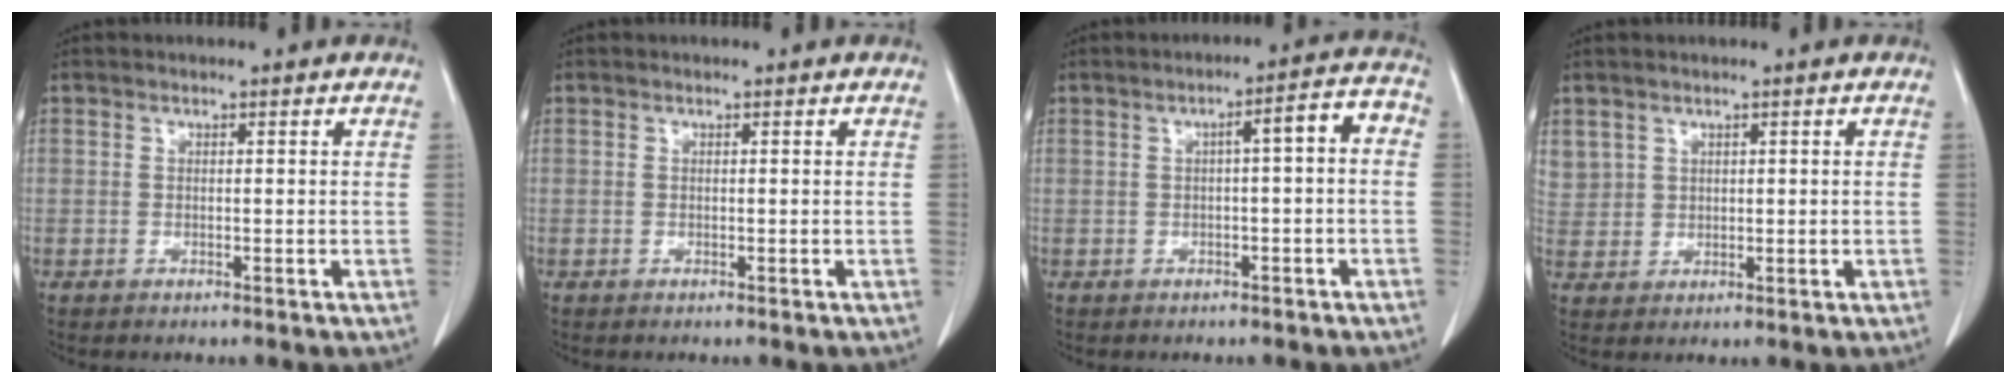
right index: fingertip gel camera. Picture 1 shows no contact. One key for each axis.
{"total": 0.0}
{"total": 5.1, "fx": 0.0, "fy": 0.9, "fz": 5.1, "tx": -0.066, "ty": 0.025, "tz": -0.004}
{"total": 3.8, "fx": 2.1, "fy": 3.2, "fz": 0.5, "tx": -0.010, "ty": 0.014, "tz": 0.052}